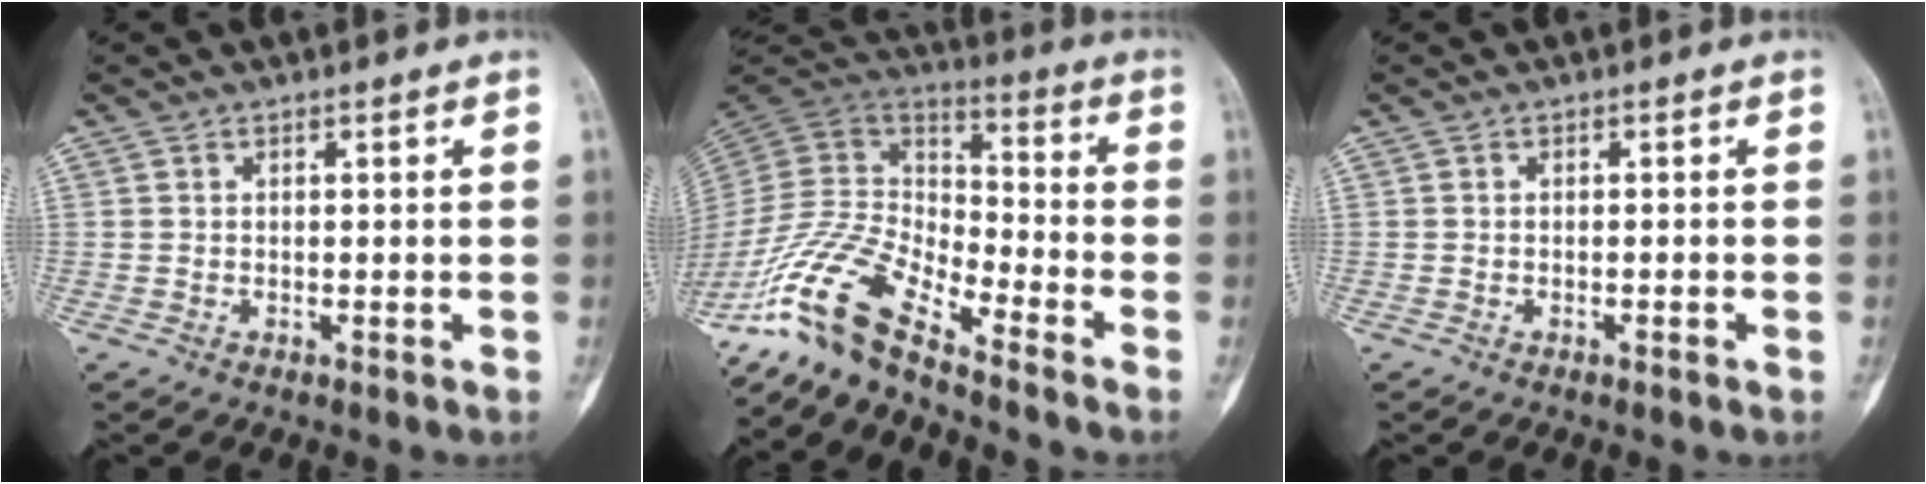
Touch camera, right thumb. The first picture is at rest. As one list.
[{"total": 13.5, "force": [-11.4, 2.7, 6.7], "torque": [-0.140, 0.080, -0.233]}, {"total": 0.6, "force": [-0.3, 0.0, 0.5], "torque": [-0.009, 0.003, -0.002]}]